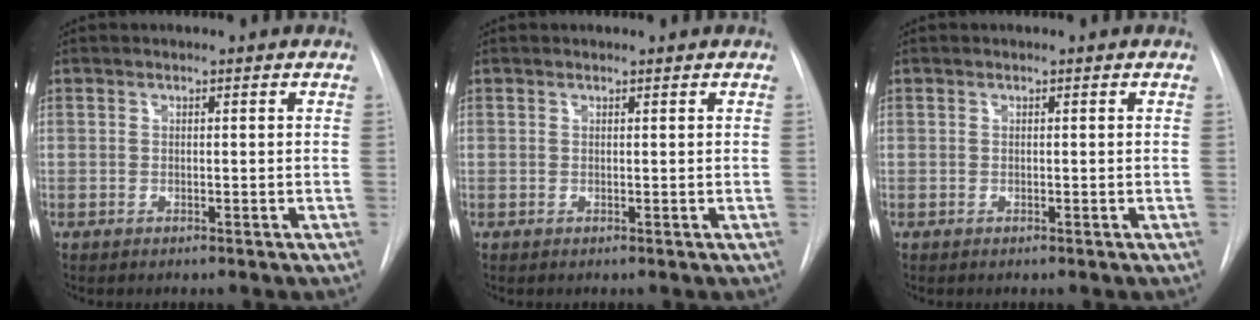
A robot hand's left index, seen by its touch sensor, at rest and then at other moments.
{"total": 0.0}
{"total": 0.0}